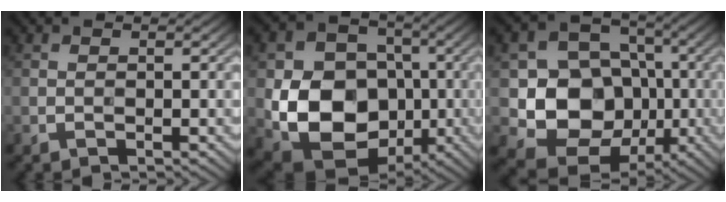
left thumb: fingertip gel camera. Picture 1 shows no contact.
{"total": 13.8, "force": [-2.4, 10.9, 8.1], "torque": [-0.167, -0.022, -0.052]}
{"total": 12.1, "force": [-1.7, 10.2, 6.3], "torque": [-0.126, -0.018, -0.045]}